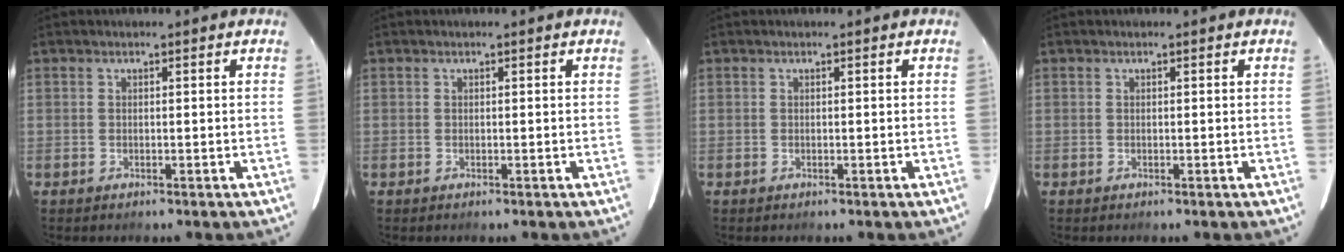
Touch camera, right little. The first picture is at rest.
{"total": 0.0}
{"total": 0.0}
{"total": 0.0}